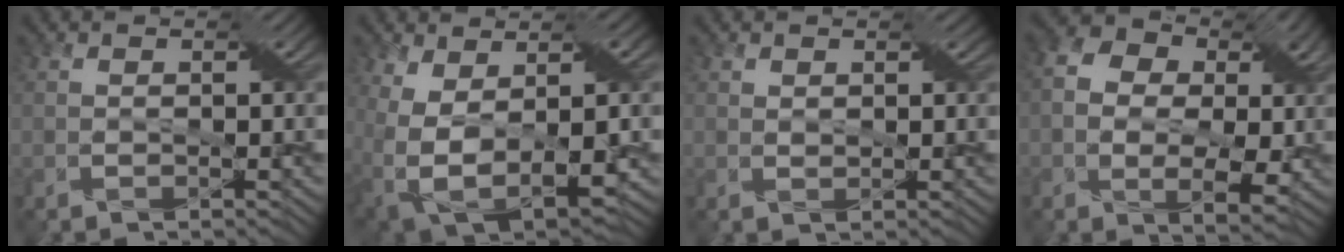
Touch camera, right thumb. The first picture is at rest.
{"total": 12.7, "force": [-0.5, 7.4, 10.2], "torque": [-0.221, -0.036, 0.015]}
{"total": 1.1, "force": [0.8, 0.6, 0.4], "torque": [-0.013, 0.001, 0.018]}
{"total": 11.3, "force": [0.7, 8.2, 7.7], "torque": [-0.163, -0.007, 0.017]}